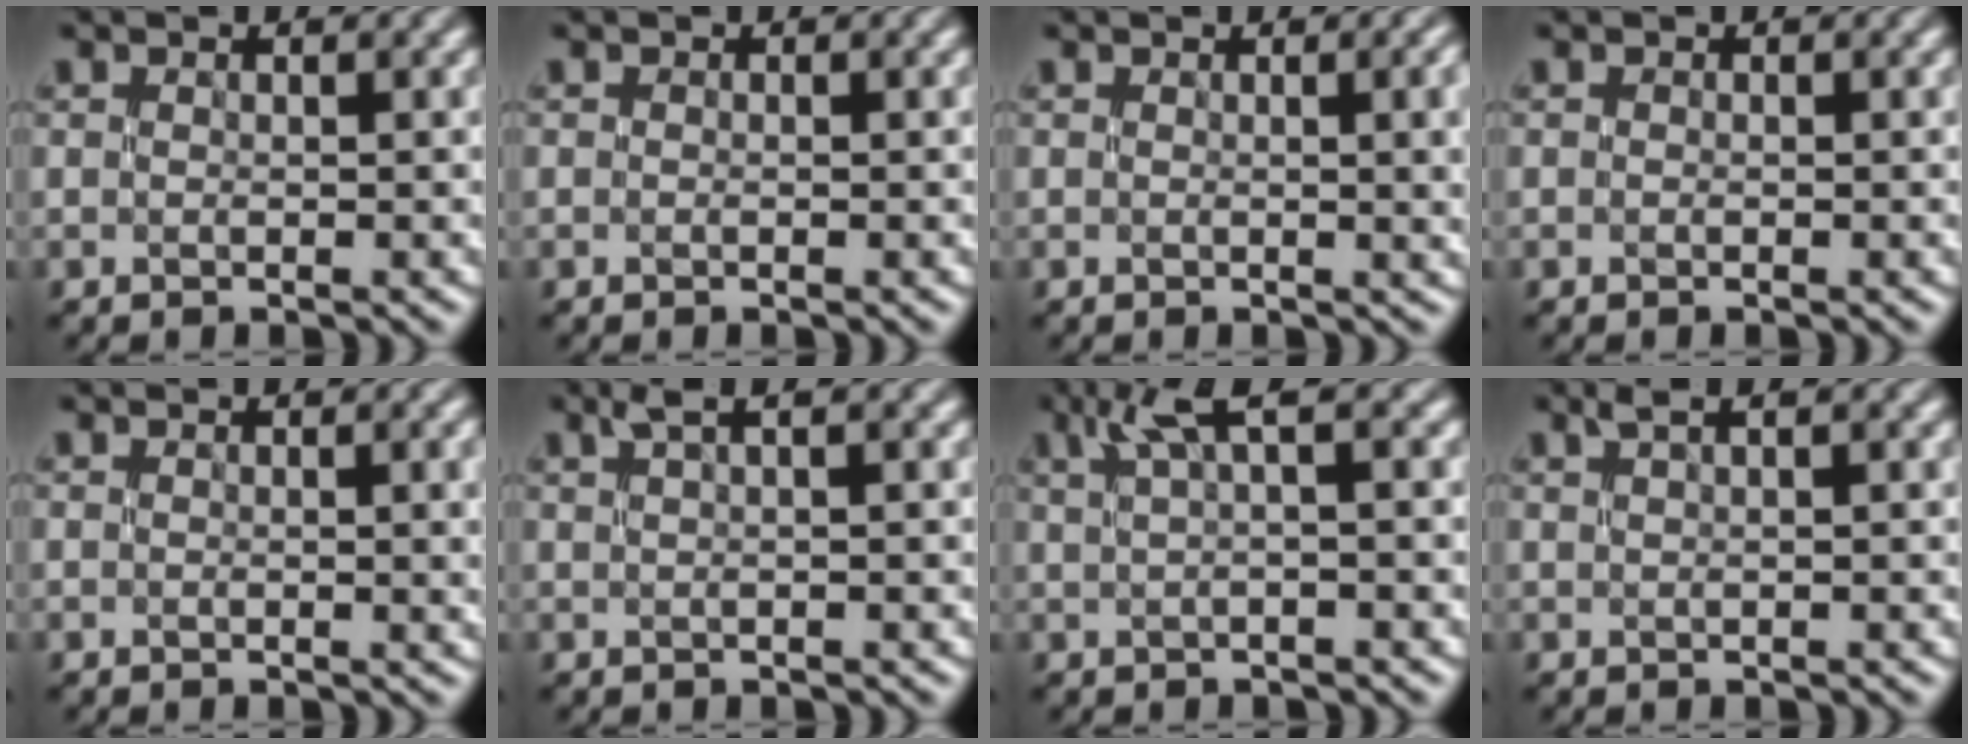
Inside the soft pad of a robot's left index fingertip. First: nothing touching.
{"total": 0.0}
{"total": 4.8, "force": [0.1, 2.0, 4.4], "torque": [-0.033, 0.001, 0.002]}
{"total": 0.0}
{"total": 3.0, "force": [0.0, 1.1, 2.8], "torque": [-0.028, 0.002, 0.000]}
{"total": 1.7, "force": [0.9, 0.1, 1.5], "torque": [-0.023, 0.005, 0.015]}
{"total": 3.2, "force": [1.5, 0.2, 2.8], "torque": [-0.051, 0.006, 0.029]}
{"total": 1.3, "force": [0.7, 0.1, 1.1], "torque": [-0.017, 0.005, 0.013]}